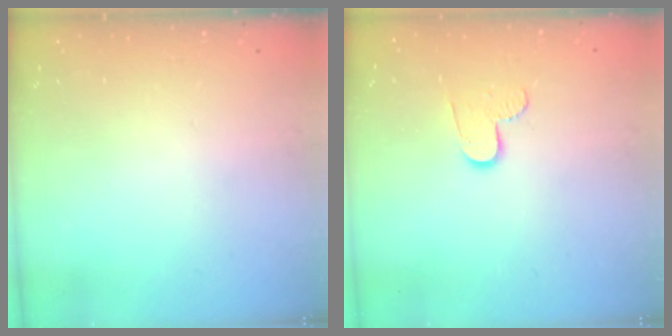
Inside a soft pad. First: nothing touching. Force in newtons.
{"total": 6.7, "press": 6.6, "slide": 0.4}